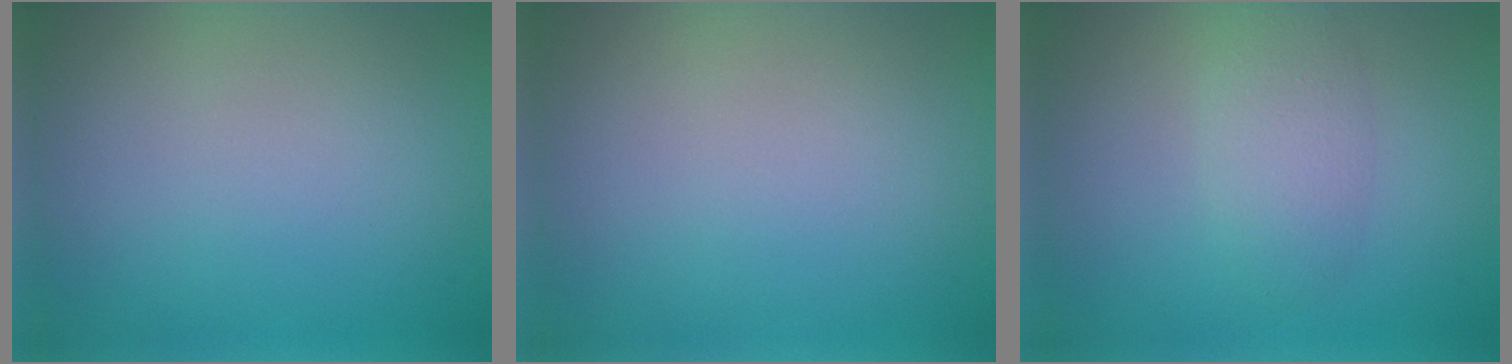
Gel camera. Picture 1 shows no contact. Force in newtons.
{"total": 0.0}
{"total": 2.7, "press": 2.7, "slide": 0.1}